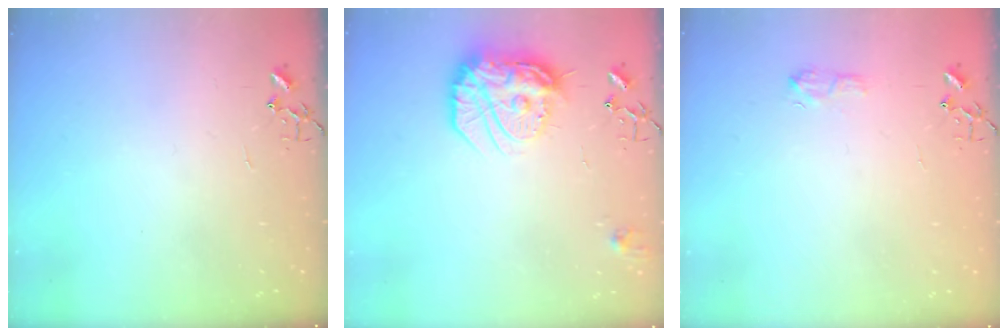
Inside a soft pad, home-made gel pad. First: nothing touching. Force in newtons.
{"total": 17.3, "press": 17.2, "slide": 1.4}
{"total": 7.4, "press": 7.3, "slide": 0.8}